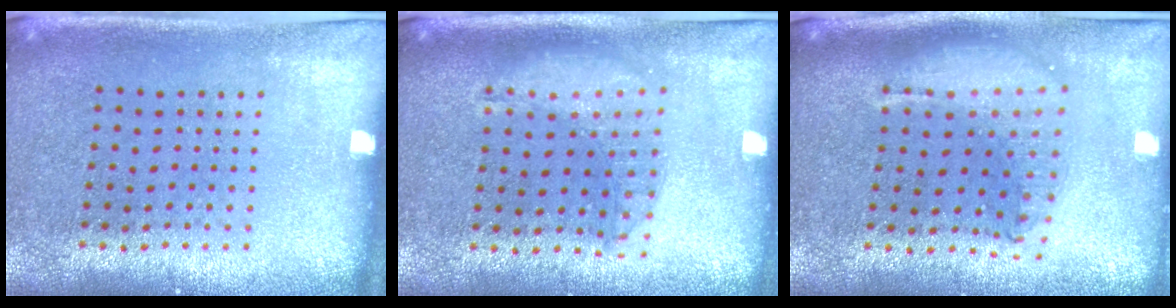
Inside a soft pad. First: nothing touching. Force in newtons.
{"total": 1.4, "press": 1.3, "slide": 0.4}
{"total": 1.9, "press": 1.6, "slide": 1.0}